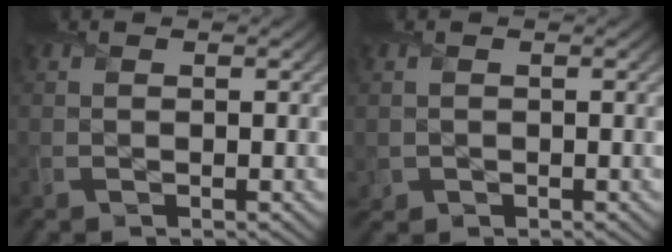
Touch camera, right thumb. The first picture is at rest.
{"total": 1.1, "force": [0.1, 1.1, 0.1], "torque": [-0.007, -0.008, 0.001]}